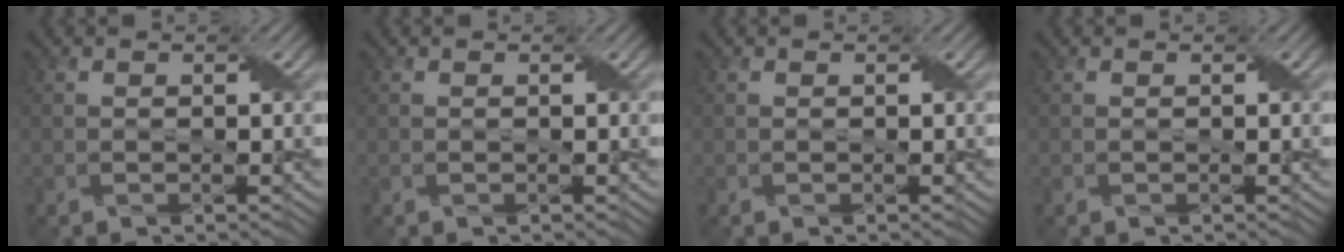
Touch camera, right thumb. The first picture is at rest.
{"total": 0.0}
{"total": 0.0}
{"total": 0.0}